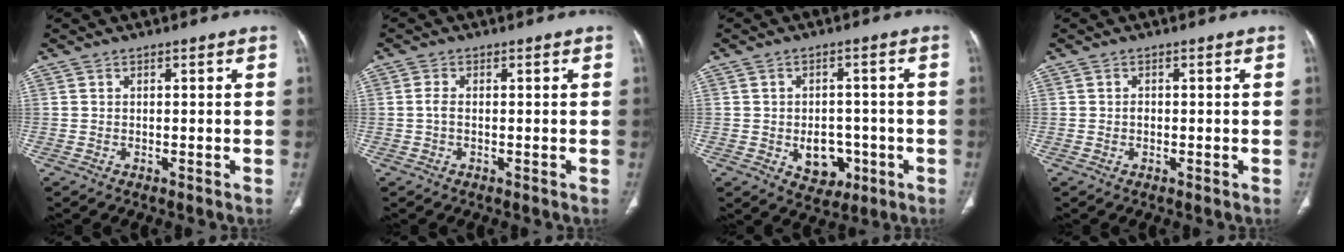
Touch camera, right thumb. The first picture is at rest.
{"total": 1.7, "force": [-0.1, 0.8, 1.4], "torque": [-0.033, 0.000, -0.002]}
{"total": 7.2, "force": [-2.0, 5.4, 4.3], "torque": [-0.029, 0.013, -0.015]}
{"total": 0.9, "force": [-0.1, 0.7, 0.6], "torque": [-0.009, 0.001, -0.003]}